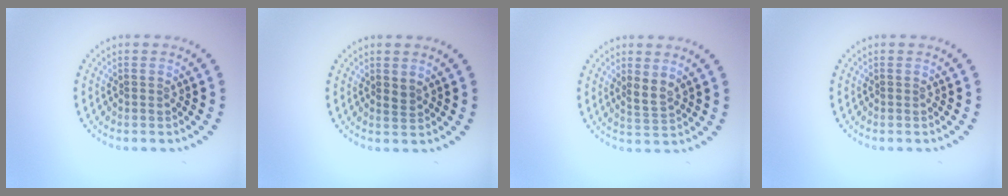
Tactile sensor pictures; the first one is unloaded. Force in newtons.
{"total": 0.8, "press": 0.7, "slide": 0.4}
{"total": 1.7, "press": 1.4, "slide": 1.0}
{"total": 0.0}